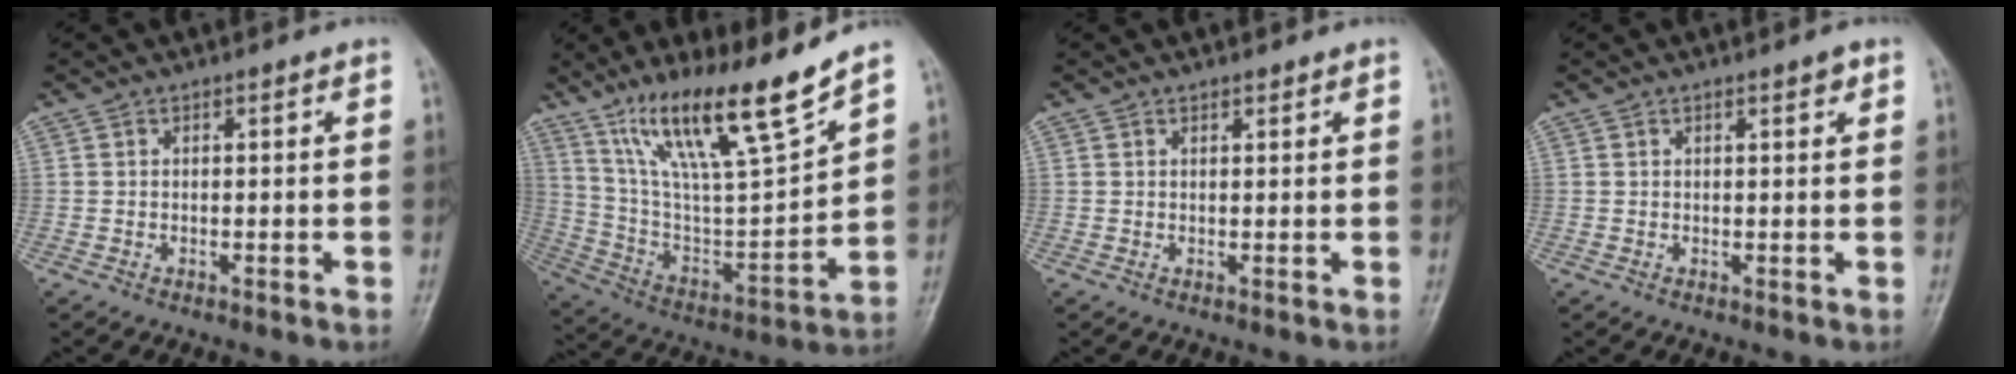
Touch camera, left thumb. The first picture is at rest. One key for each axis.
{"total": 20.2, "fx": 14.1, "fy": 2.9, "fz": 14.2, "tx": -0.223, "ty": -0.064, "tz": 0.261}
{"total": 1.0, "fx": 0.9, "fy": 0.4, "fz": 0.3, "tx": -0.003, "ty": -0.006, "tz": 0.013}
{"total": 1.4, "fx": 0.8, "fy": 0.3, "fz": 1.0, "tx": -0.013, "ty": -0.003, "tz": 0.012}